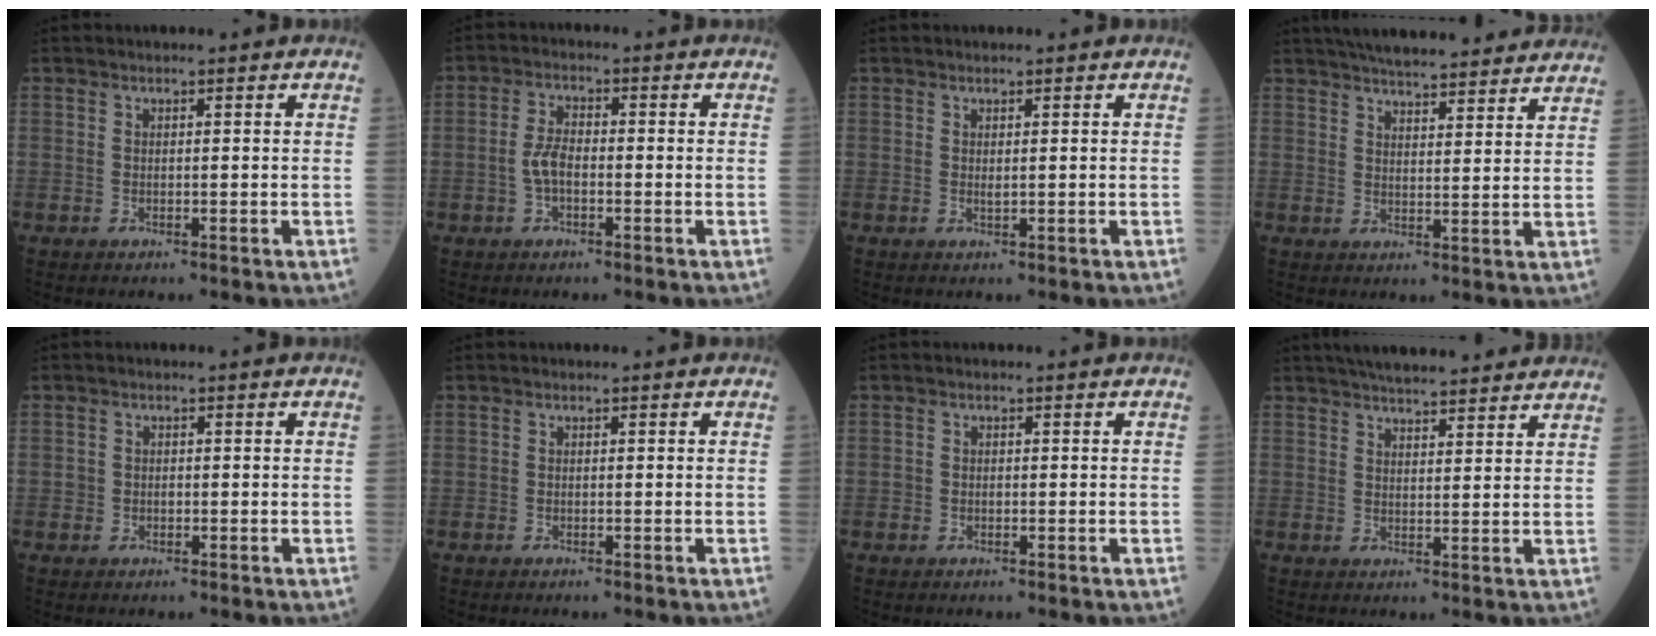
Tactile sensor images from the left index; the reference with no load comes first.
{"total": 3.8, "force": [-1.0, 1.7, 3.3], "torque": [-0.074, 0.009, -0.023]}
{"total": 0.7, "force": [0.3, 0.1, 0.6], "torque": [-0.014, 0.000, 0.005]}
{"total": 20.4, "force": [18.4, 3.0, 8.4], "torque": [-0.120, 0.028, 0.240]}
{"total": 1.3, "force": [-0.4, 1.1, 0.4], "torque": [-0.007, 0.004, -0.004]}
{"total": 0.0}
{"total": 0.9, "force": [-0.3, 0.8, 0.3], "torque": [-0.006, 0.003, -0.005]}
{"total": 13.9, "force": [12.3, 2.0, 6.1], "torque": [-0.084, 0.028, 0.161]}